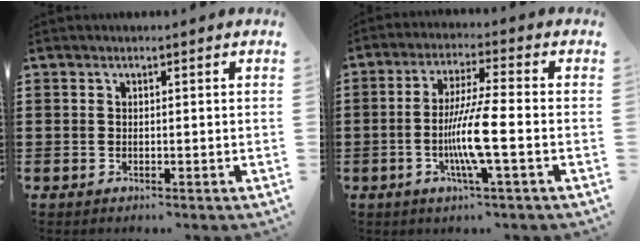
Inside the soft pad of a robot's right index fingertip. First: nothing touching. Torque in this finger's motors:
{"motor_torque": [1.76, 0.37, 0.43, 0.21]}